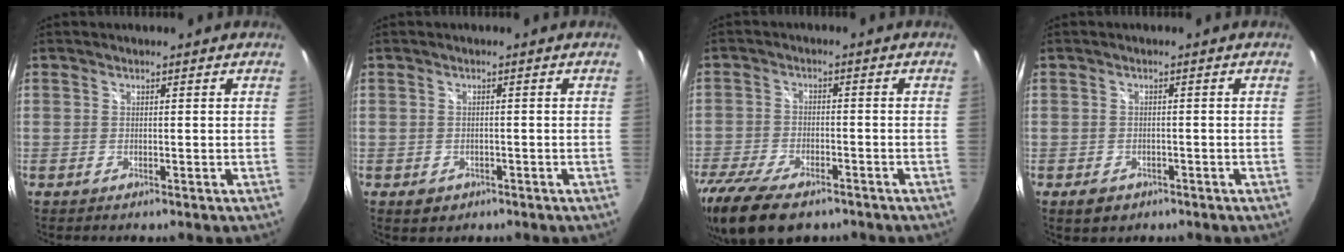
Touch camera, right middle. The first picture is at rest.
{"total": 2.8, "force": [-1.4, 2.2, 1.2], "torque": [-0.026, -0.004, -0.015]}
{"total": 16.7, "force": [-12.0, 7.0, 9.3], "torque": [-0.221, -0.047, -0.205]}
{"total": 3.4, "force": [-2.0, 2.3, 1.5], "torque": [-0.033, -0.006, -0.026]}